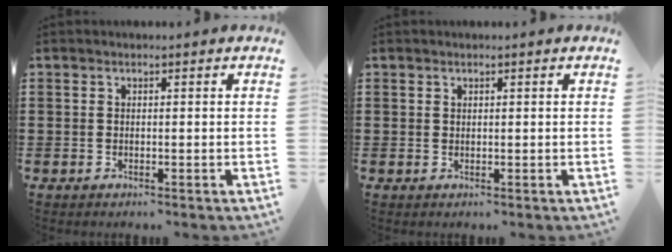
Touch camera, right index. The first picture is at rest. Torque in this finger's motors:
{"motor_torque": [-0.61, 0.84, -0.01, -0.01]}